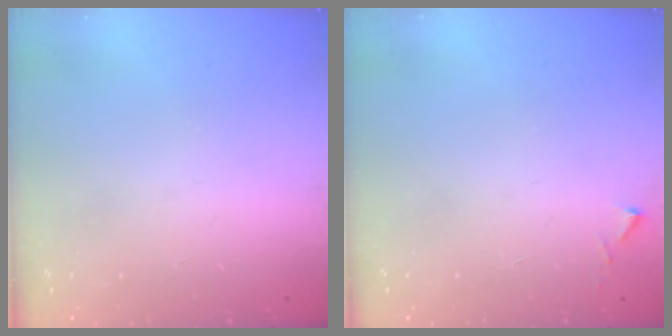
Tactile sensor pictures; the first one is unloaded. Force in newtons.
{"total": 4.8, "press": 4.8, "slide": 0.6}